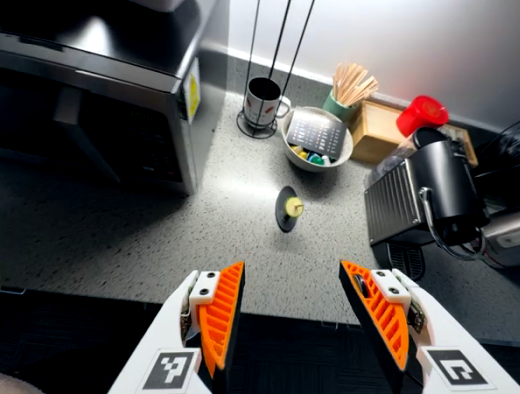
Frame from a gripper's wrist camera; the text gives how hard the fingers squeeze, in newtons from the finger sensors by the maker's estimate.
{"total": 0.0}